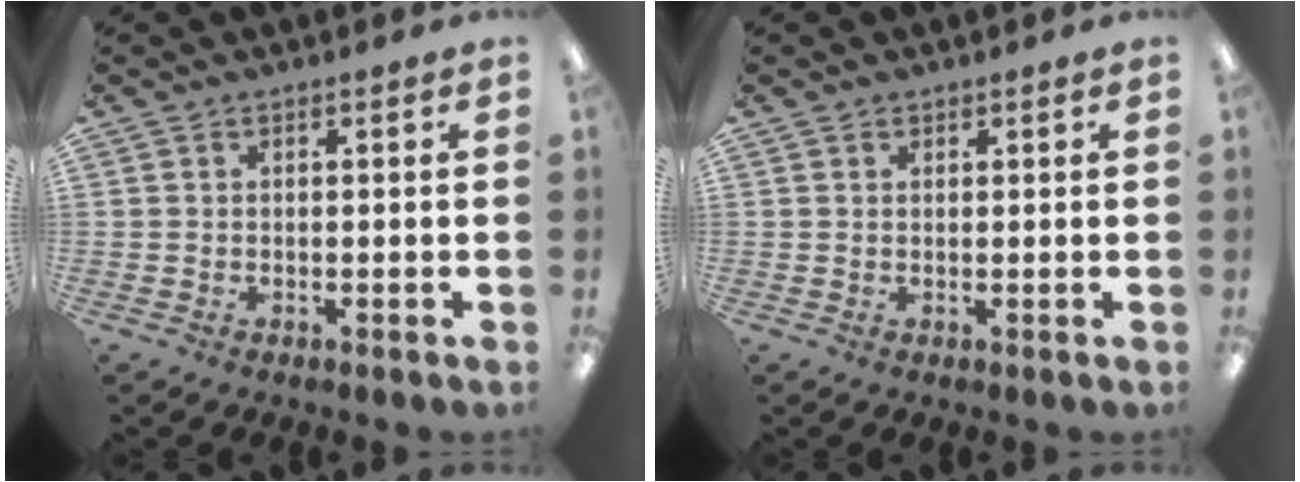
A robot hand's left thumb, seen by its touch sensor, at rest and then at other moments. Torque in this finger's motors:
{"motor_torque": [-0.19, -0.09, -0.21, 0.09, -0.02]}